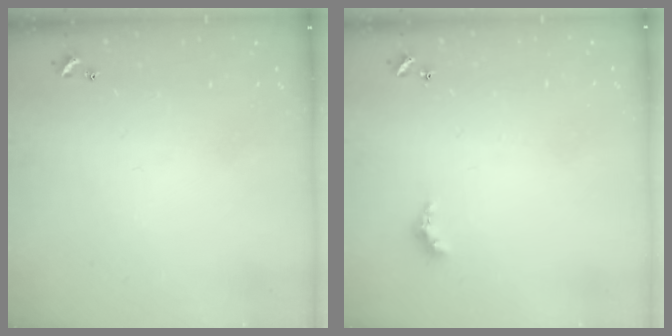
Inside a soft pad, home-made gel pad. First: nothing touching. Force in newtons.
{"total": 2.4, "press": 2.3, "slide": 0.5}